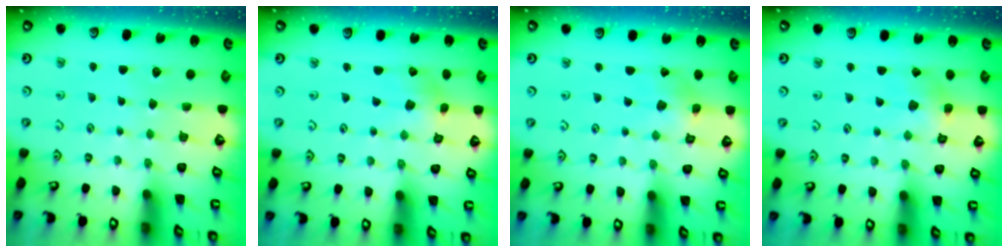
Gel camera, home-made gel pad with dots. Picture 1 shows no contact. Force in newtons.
{"total": 1.4, "press": 1.4, "slide": 0.2}
{"total": 1.4, "press": 1.4, "slide": 0.2}
{"total": 2.7, "press": 2.7, "slide": 0.2}